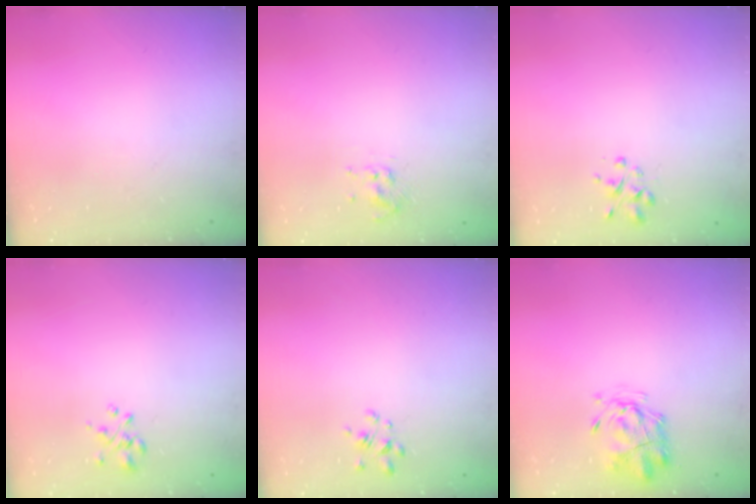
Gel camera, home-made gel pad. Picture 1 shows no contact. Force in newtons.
{"total": 3.4, "press": 3.3, "slide": 1.0}
{"total": 1.6, "press": 1.5, "slide": 0.5}
{"total": 1.9, "press": 1.8, "slide": 0.6}
{"total": 2.6, "press": 2.3, "slide": 1.2}
{"total": 2.3, "press": 2.2, "slide": 0.7}